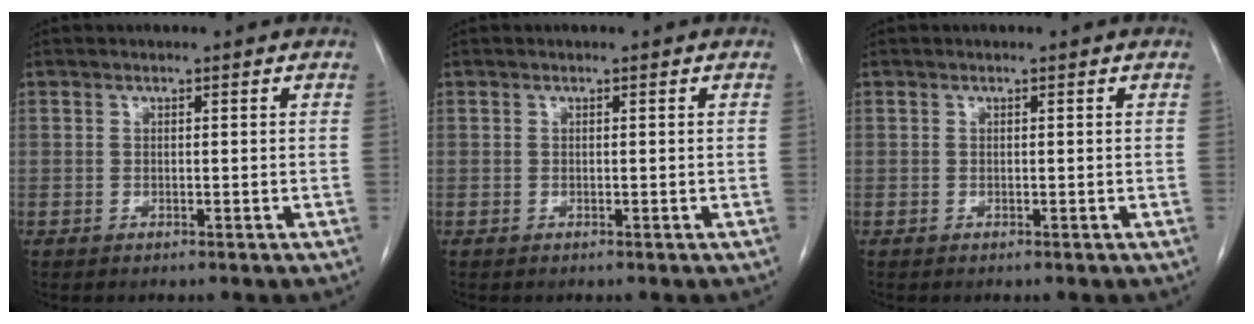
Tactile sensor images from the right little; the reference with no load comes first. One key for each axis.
{"total": 0.0}
{"total": 0.0}